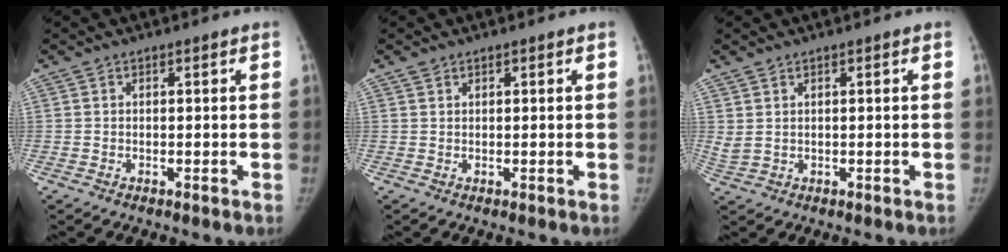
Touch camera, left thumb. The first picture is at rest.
{"total": 0.5, "force": [0.4, 0.2, -0.1], "torque": [0.003, 0.000, 0.009]}
{"total": 1.4, "force": [0.8, 0.7, 1.0], "torque": [-0.027, 0.001, 0.025]}